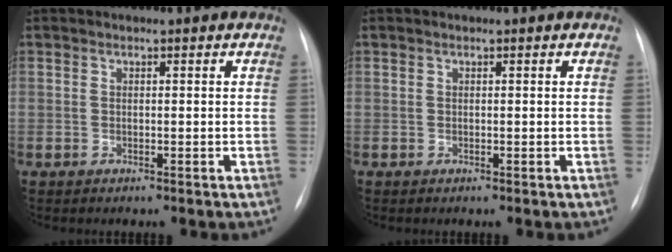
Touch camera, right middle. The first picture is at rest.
{"total": 0.0}